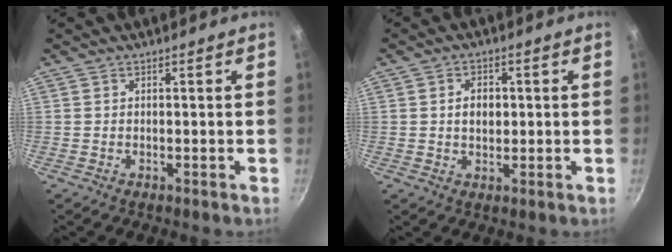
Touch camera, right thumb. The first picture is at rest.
{"total": 4.1, "force": [0.4, 3.0, 2.7], "torque": [-0.027, 0.003, 0.005]}